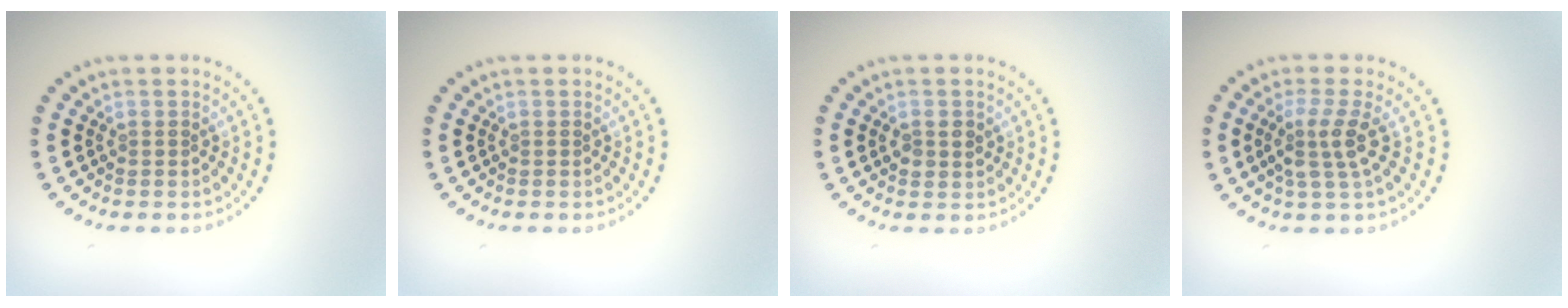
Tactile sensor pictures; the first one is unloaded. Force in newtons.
{"total": 0.0}
{"total": 1.5, "press": 1.5, "slide": 0.2}
{"total": 2.8, "press": 2.1, "slide": 1.8}